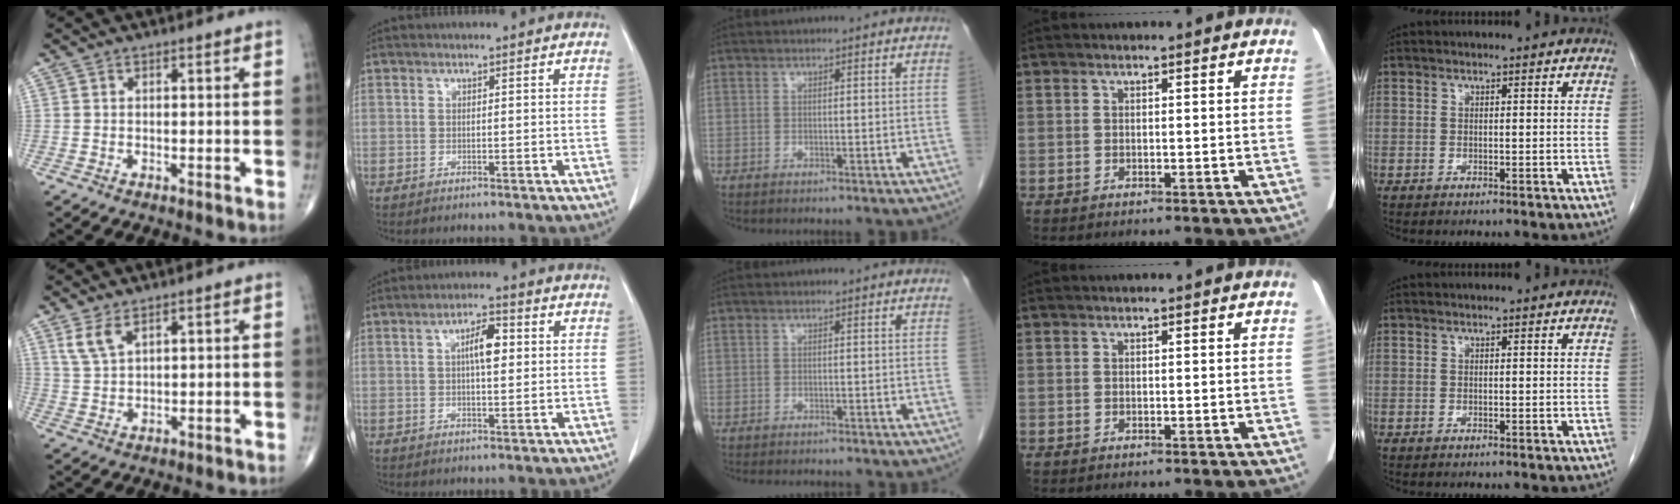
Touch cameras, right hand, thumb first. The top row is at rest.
{"thumb": {"total": 4.1, "force": [2.6, 1.6, 2.8], "torque": [-0.060, -0.008, 0.062]}, "index": {"total": 5.7, "force": [1.2, 2.0, 5.1], "torque": [-0.088, 0.011, 0.020]}, "middle": {"total": 2.9, "force": [-2.6, 0.7, 0.9], "torque": [-0.009, -0.006, -0.035]}}